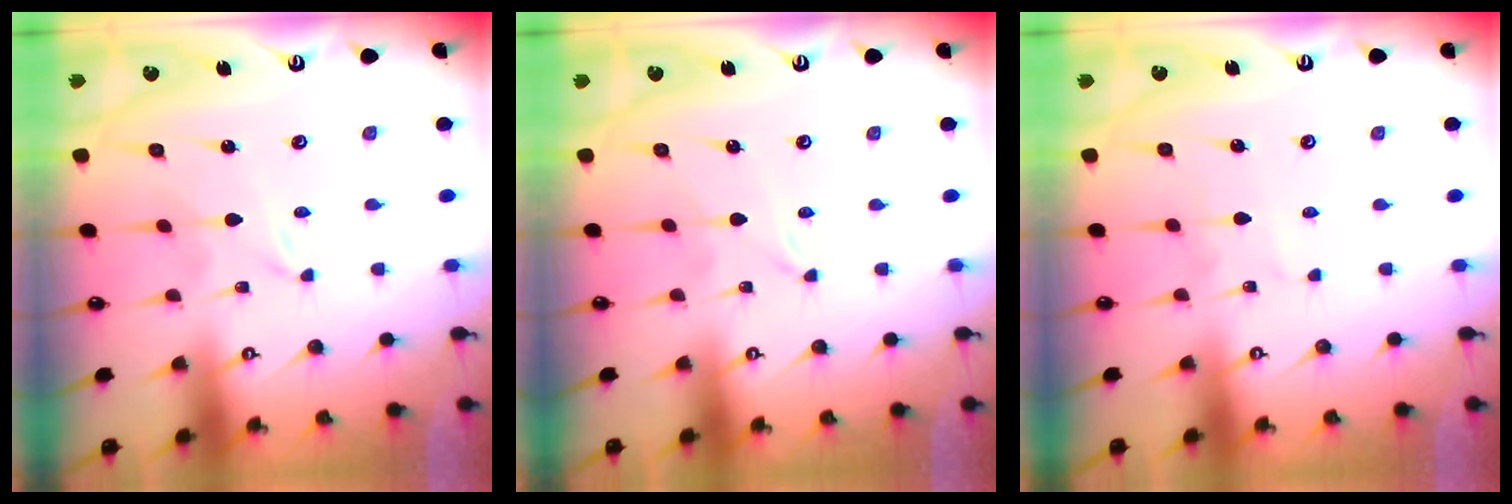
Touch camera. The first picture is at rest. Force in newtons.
{"total": 0.0}
{"total": 2.7, "press": 2.7, "slide": 0.3}